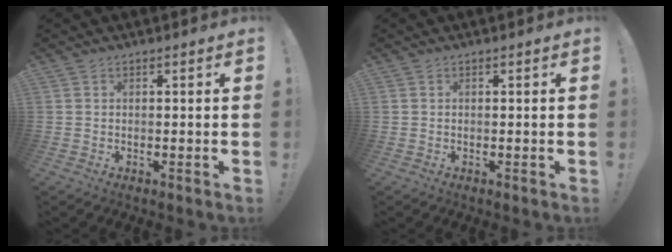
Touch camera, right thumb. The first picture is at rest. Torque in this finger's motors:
{"motor_torque": [0.00, 0.00, -0.01, 0.01, 0.00]}